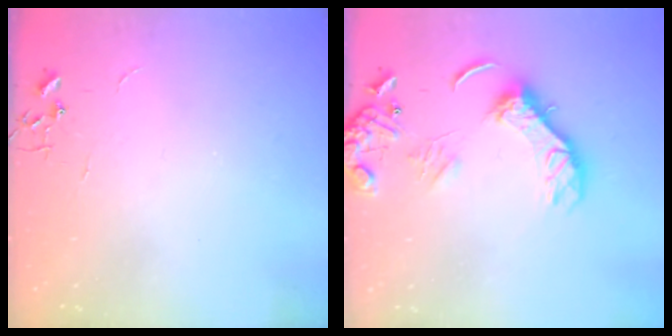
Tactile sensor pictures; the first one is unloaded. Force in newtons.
{"total": 13.6, "press": 13.4, "slide": 1.8}